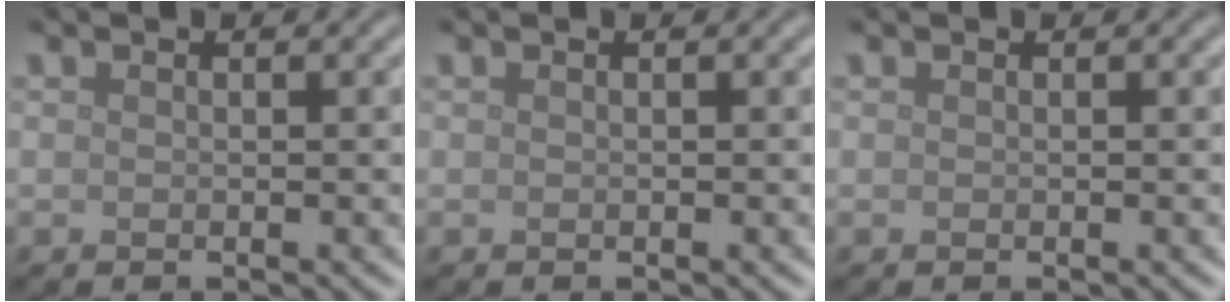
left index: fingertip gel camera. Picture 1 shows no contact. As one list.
[{"total": 0.0}, {"total": 0.0}]